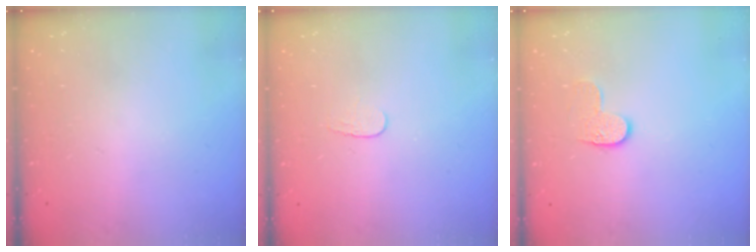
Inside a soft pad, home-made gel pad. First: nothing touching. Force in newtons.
{"total": 3.6, "press": 3.5, "slide": 0.4}
{"total": 6.0, "press": 6.0, "slide": 0.5}